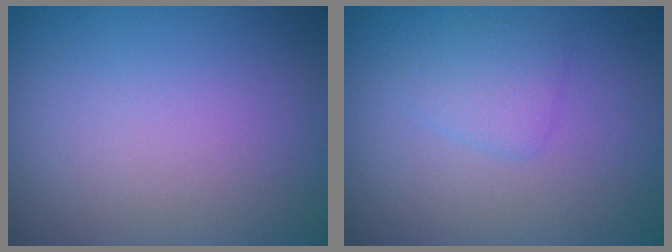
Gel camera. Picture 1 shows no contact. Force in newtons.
{"total": 1.6, "press": 1.6, "slide": 0.0}